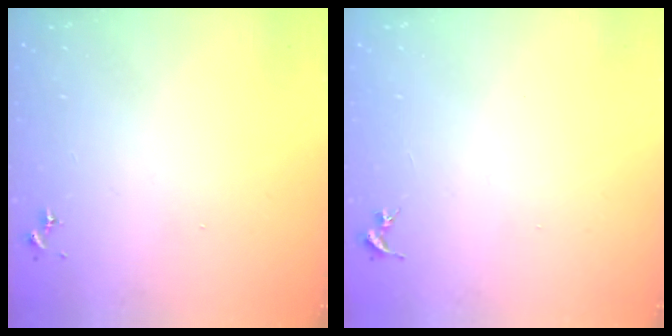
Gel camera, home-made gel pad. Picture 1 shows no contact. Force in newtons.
{"total": 0.0}